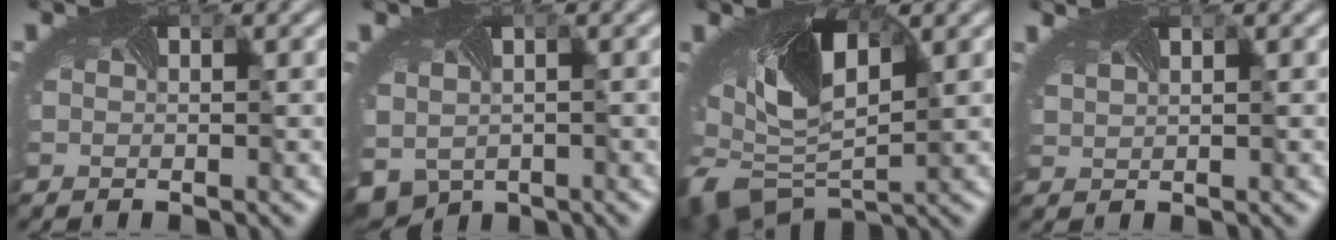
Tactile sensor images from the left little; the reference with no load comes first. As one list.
[{"total": 4.8, "force": [-1.9, 3.4, 2.7], "torque": [-0.070, -0.045, -0.009]}, {"total": 8.5, "force": [-0.8, 4.4, 7.2], "torque": [-0.155, -0.033, -0.012]}, {"total": 2.0, "force": [1.6, 0.6, 1.1], "torque": [-0.041, 0.002, 0.030]}]